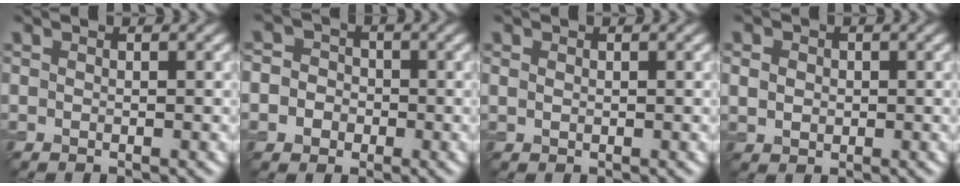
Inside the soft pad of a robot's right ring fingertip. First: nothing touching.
{"total": 4.1, "force": [-0.7, 3.8, 1.4], "torque": [0.009, 0.015, -0.041]}
{"total": 0.6, "force": [0.2, 0.4, 0.3], "torque": [-0.007, -0.001, 0.007]}
{"total": 2.1, "force": [0.4, 1.8, 1.0], "torque": [-0.022, 0.005, 0.005]}